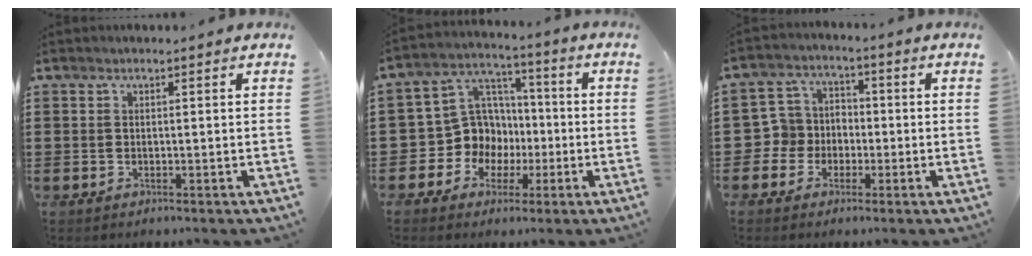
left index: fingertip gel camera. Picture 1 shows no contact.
{"total": 9.8, "force": [-1.2, 9.4, 2.7], "torque": [-0.099, 0.005, -0.017]}
{"total": 5.3, "force": [-1.9, 4.9, 0.8], "torque": [-0.050, 0.010, -0.043]}